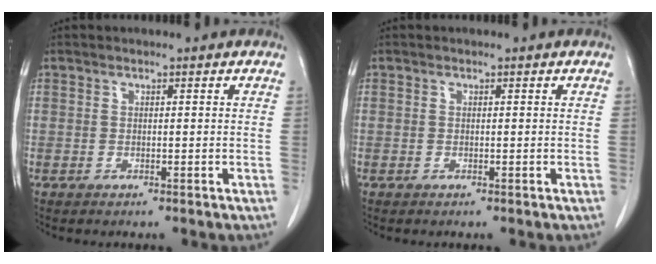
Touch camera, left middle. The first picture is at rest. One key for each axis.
{"total": 0.0}